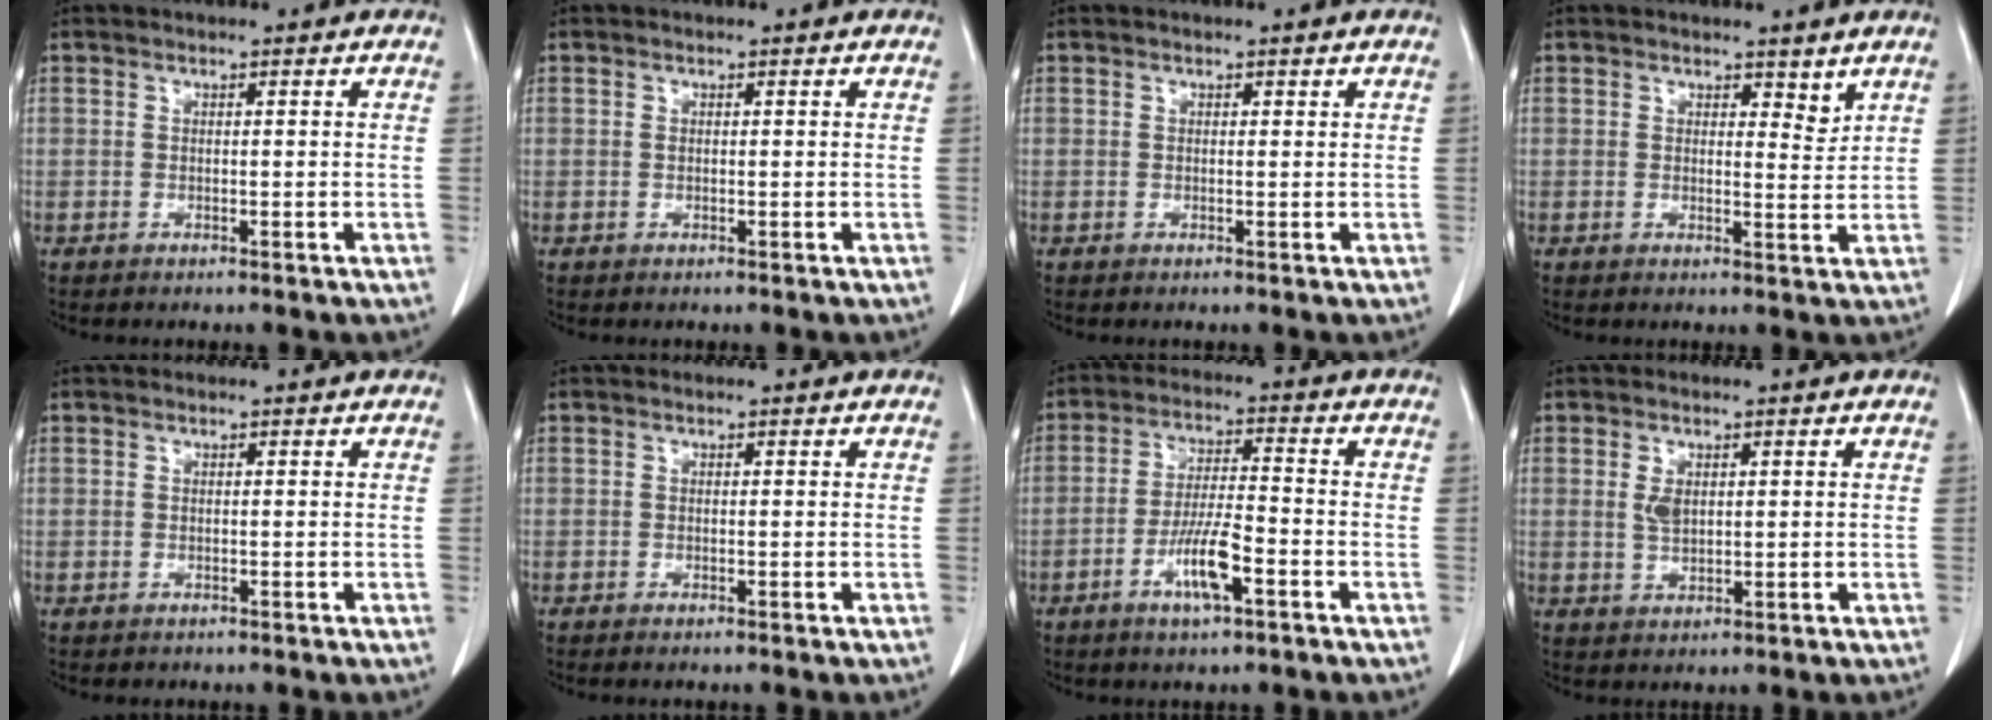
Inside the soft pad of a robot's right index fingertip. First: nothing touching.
{"total": 0.6, "force": [0.2, 0.3, 0.4], "torque": [-0.010, -0.002, 0.004]}
{"total": 0.5, "force": [0.4, 0.3, 0.2], "torque": [-0.002, -0.004, 0.004]}
{"total": 3.0, "force": [2.3, 1.3, 1.4], "torque": [-0.013, -0.013, 0.034]}
{"total": 0.6, "force": [0.2, 0.6, 0.0], "torque": [0.007, 0.002, 0.000]}
{"total": 0.0}
{"total": 7.8, "force": [-3.4, 1.3, 6.9], "torque": [-0.133, -0.003, -0.060]}
{"total": 3.1, "force": [0.8, 1.6, 2.5], "torque": [-0.050, 0.000, 0.021]}